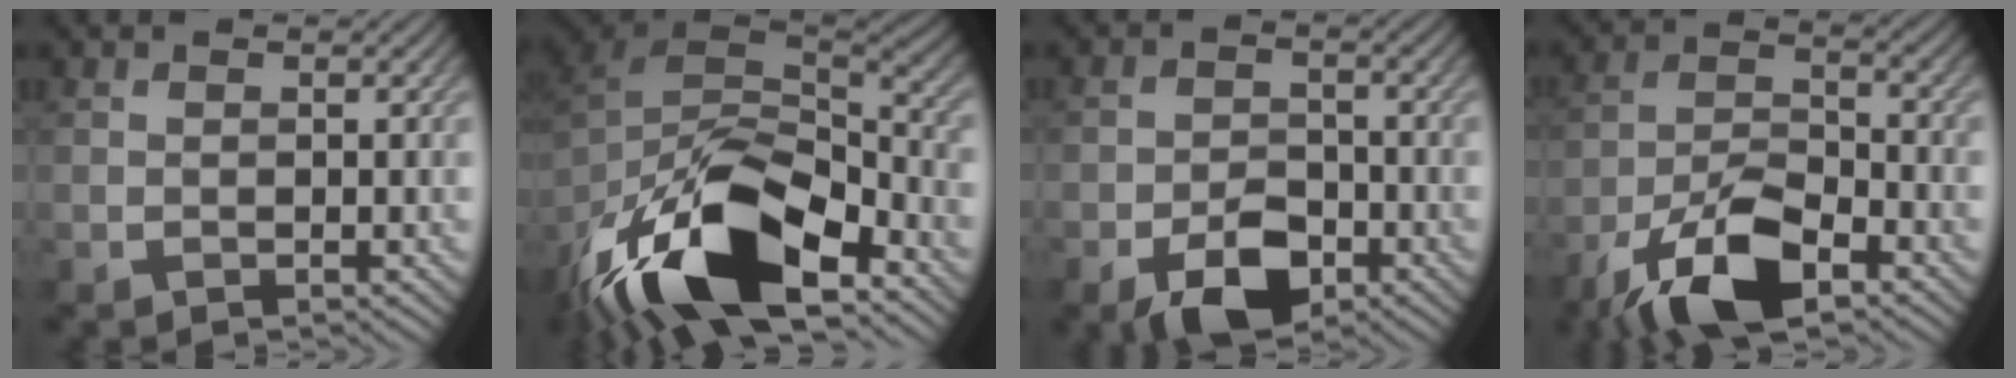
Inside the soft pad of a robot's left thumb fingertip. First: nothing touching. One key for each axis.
{"total": 18.8, "fx": -11.9, "fy": 7.5, "fz": 12.5, "tx": -0.275, "ty": -0.035, "tz": -0.195}
{"total": 6.5, "fx": -3.8, "fy": 3.6, "fz": 3.9, "tx": -0.065, "ty": -0.003, "tz": -0.071}
{"total": 10.9, "fx": -7.1, "fy": 3.8, "fz": 7.4, "tx": -0.139, "ty": -0.001, "tz": -0.145}